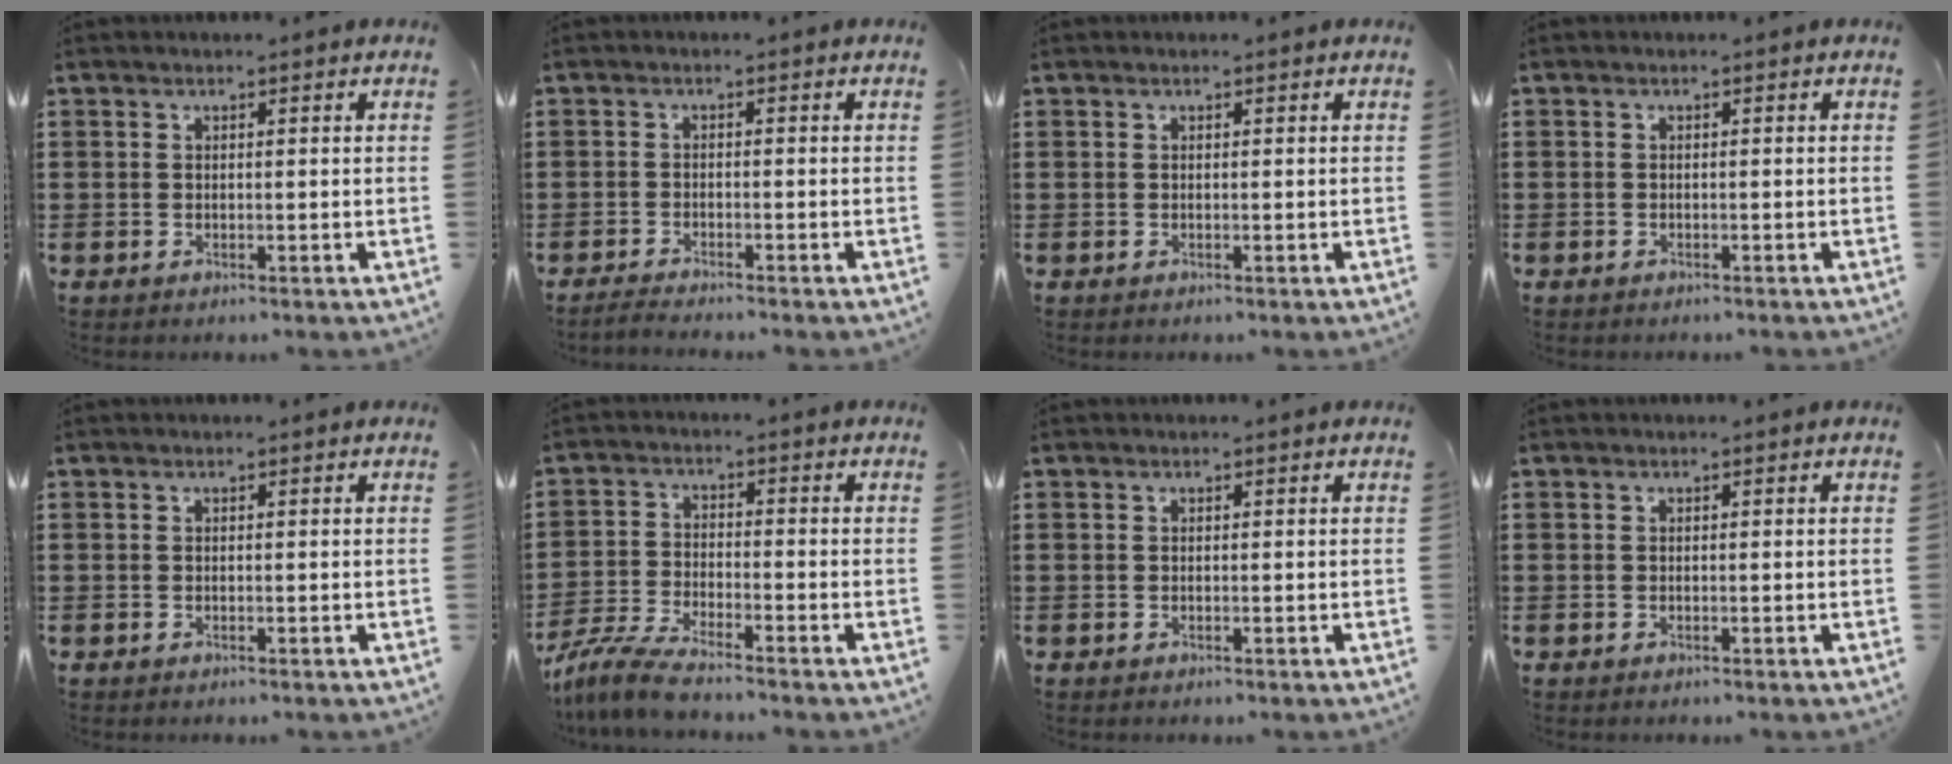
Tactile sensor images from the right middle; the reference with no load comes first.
{"total": 1.5, "force": [-1.5, -0.2, 0.4], "torque": [-0.007, 0.001, -0.028]}
{"total": 0.0}
{"total": 0.6, "force": [-0.5, 0.3, 0.0], "torque": [-0.002, 0.000, -0.011]}
{"total": 0.0}
{"total": 5.6, "force": [-5.1, 0.4, 2.4], "torque": [-0.067, -0.012, -0.103]}
{"total": 0.0}
{"total": 0.0}